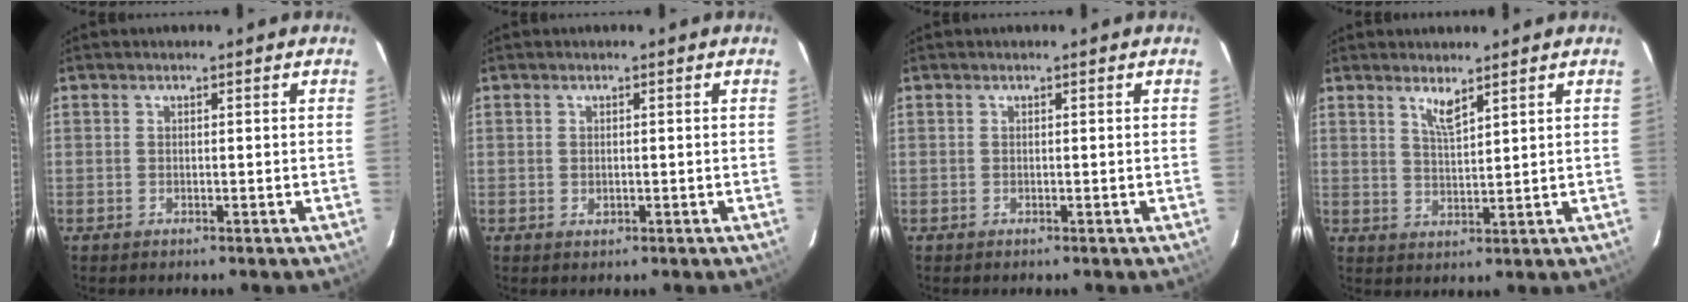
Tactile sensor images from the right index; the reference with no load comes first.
{"total": 0.9, "force": [0.0, 0.7, 0.6], "torque": [-0.009, 0.002, 0.000]}
{"total": 0.0}
{"total": 3.6, "force": [2.6, 0.7, 2.4], "torque": [-0.045, -0.003, 0.048]}